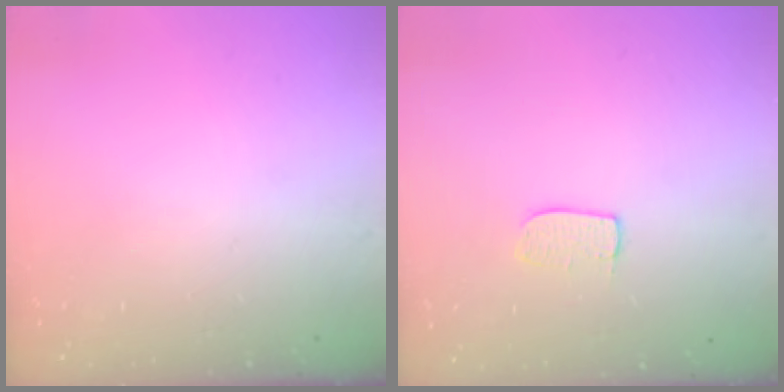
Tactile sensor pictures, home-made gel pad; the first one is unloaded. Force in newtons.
{"total": 5.2, "press": 5.2, "slide": 0.3}